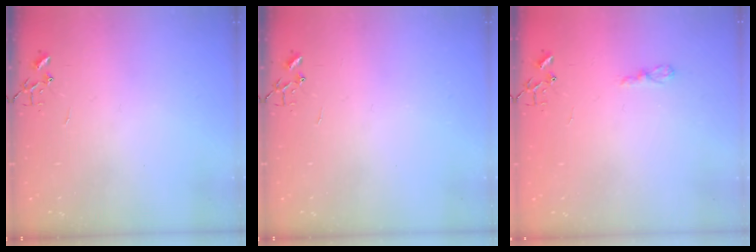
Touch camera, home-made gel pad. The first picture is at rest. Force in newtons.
{"total": 0.0}
{"total": 4.4, "press": 4.4, "slide": 0.6}